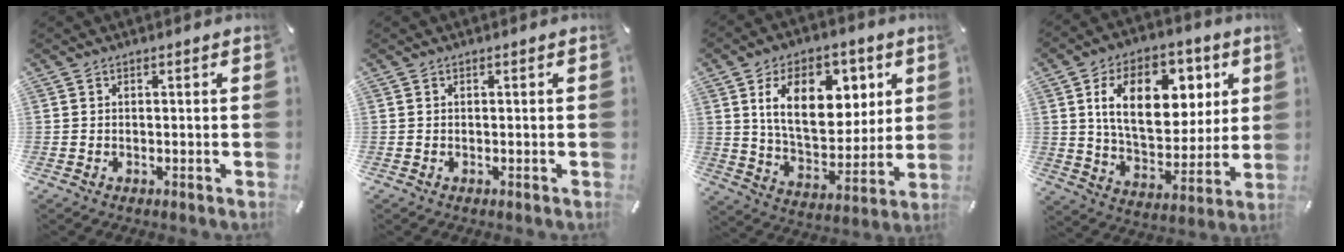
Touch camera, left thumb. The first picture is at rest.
{"total": 0.0}
{"total": 17.8, "force": [7.1, 11.0, 12.0], "torque": [-0.183, -0.013, 0.124]}
{"total": 19.1, "force": [6.8, 12.1, 13.1], "torque": [-0.201, -0.006, 0.117]}